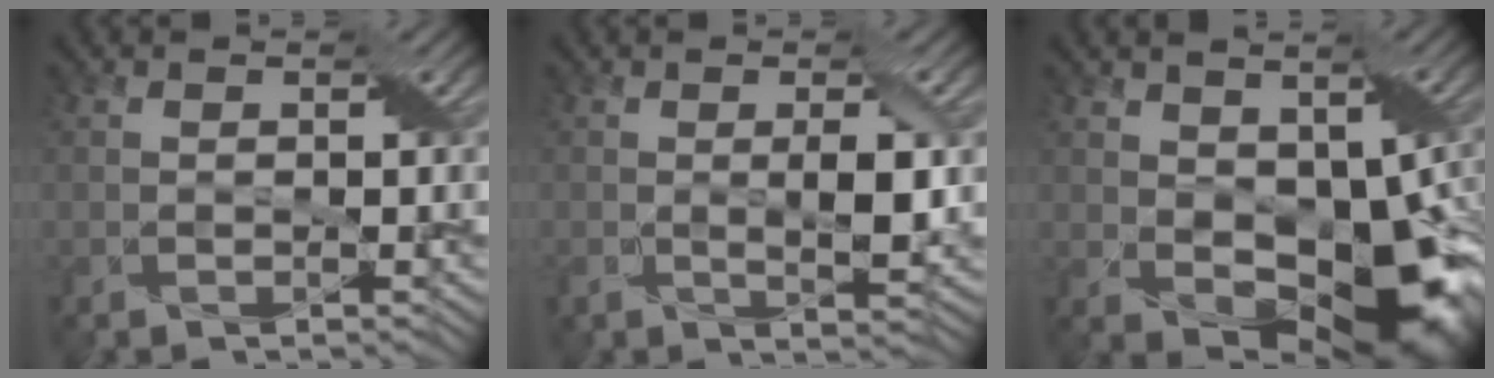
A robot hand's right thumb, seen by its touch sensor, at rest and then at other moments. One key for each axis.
{"total": 4.2, "fx": 0.1, "fy": 1.3, "fz": 4.0, "tx": -0.077, "ty": -0.003, "tz": 0.003}
{"total": 12.0, "fx": -0.4, "fy": 7.3, "fz": 9.5, "tx": -0.149, "ty": -0.018, "tz": 0.000}